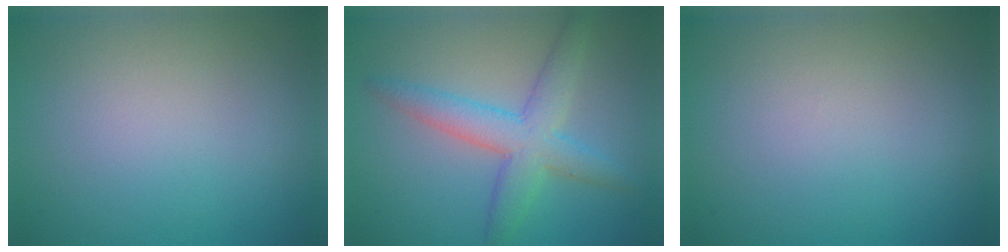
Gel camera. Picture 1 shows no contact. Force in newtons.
{"total": 4.7, "press": 4.7, "slide": 0.1}
{"total": 0.0}